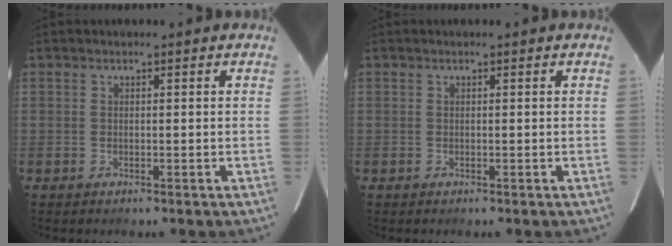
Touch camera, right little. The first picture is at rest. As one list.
[{"total": 0.0}]